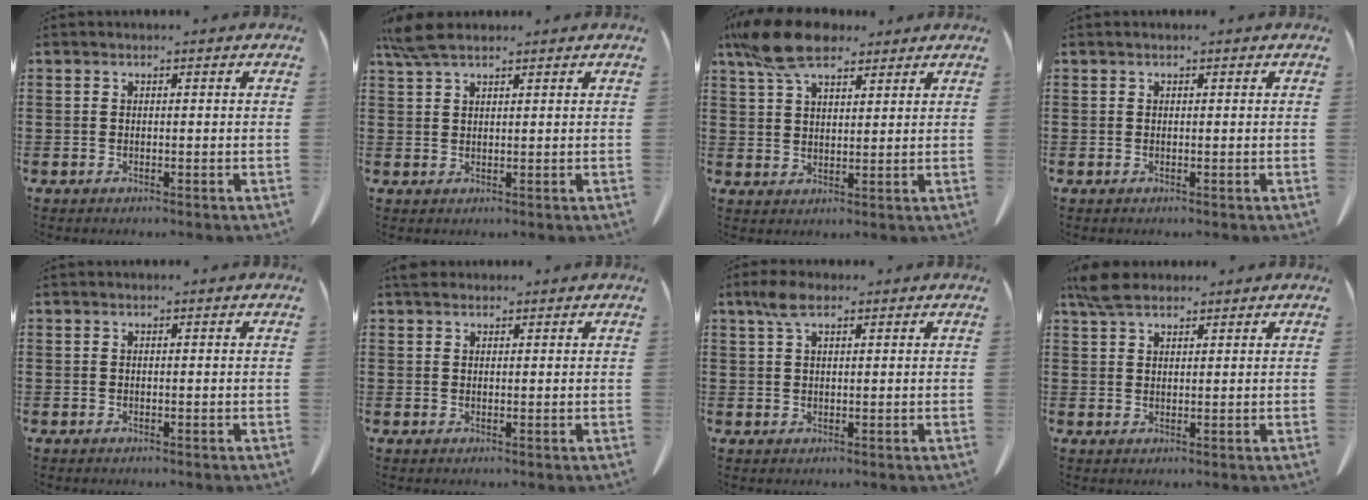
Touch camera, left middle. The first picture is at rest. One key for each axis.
{"total": 4.3, "fx": 3.4, "fy": 1.4, "fz": 2.3, "tx": -0.054, "ty": 0.002, "tz": 0.066}
{"total": 9.6, "fx": 6.9, "fy": 3.9, "fz": 5.5, "tx": -0.128, "ty": -0.003, "tz": 0.131}
{"total": 0.0}
{"total": 0.0}
{"total": 1.7, "fx": 1.4, "fy": 0.8, "fz": 0.5, "tx": -0.015, "ty": 0.002, "tz": 0.028}
{"total": 3.4, "fx": 2.0, "fy": 1.5, "fz": 2.3, "tx": -0.054, "ty": 0.005, "tz": 0.036}
{"total": 4.0, "fx": 3.1, "fy": 1.6, "fz": 2.0, "tx": -0.041, "ty": 0.001, "tz": 0.058}